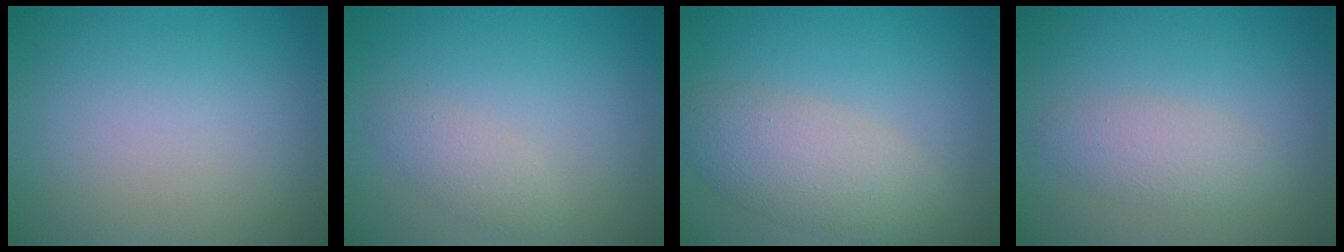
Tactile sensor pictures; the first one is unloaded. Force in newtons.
{"total": 1.6, "press": 1.6, "slide": 0.0}
{"total": 4.6, "press": 4.6, "slide": 0.2}
{"total": 2.5, "press": 2.5, "slide": 0.1}